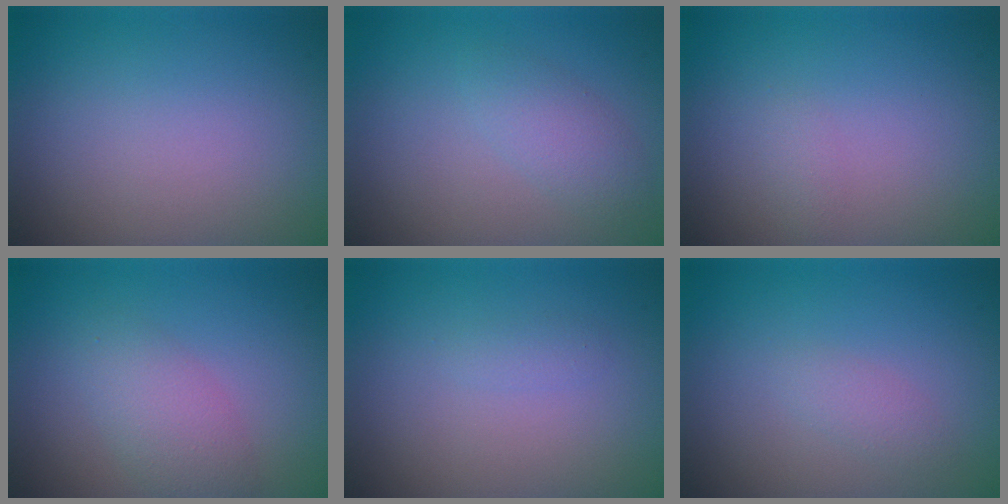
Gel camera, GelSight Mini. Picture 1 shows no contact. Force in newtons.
{"total": 2.1, "press": 2.1, "slide": 0.1}
{"total": 0.6, "press": 0.6, "slide": 0.0}
{"total": 3.0, "press": 3.0, "slide": 0.1}
{"total": 0.7, "press": 0.7, "slide": 0.0}
{"total": 1.1, "press": 1.1, "slide": 0.0}